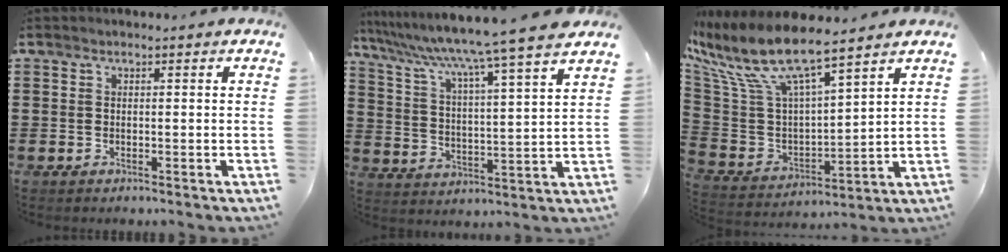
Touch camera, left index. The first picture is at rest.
{"total": 7.8, "force": [6.6, -1.9, 3.6], "torque": [-0.101, -0.059, 0.099]}
{"total": 10.3, "force": [7.9, 1.9, 6.2], "torque": [-0.168, -0.059, 0.133]}